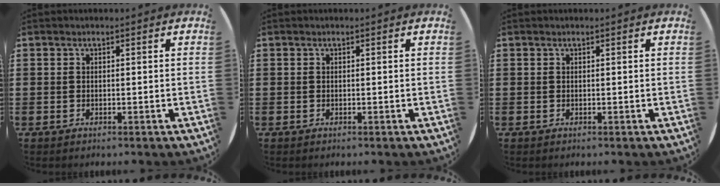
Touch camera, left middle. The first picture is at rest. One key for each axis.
{"total": 0.0}
{"total": 0.0}